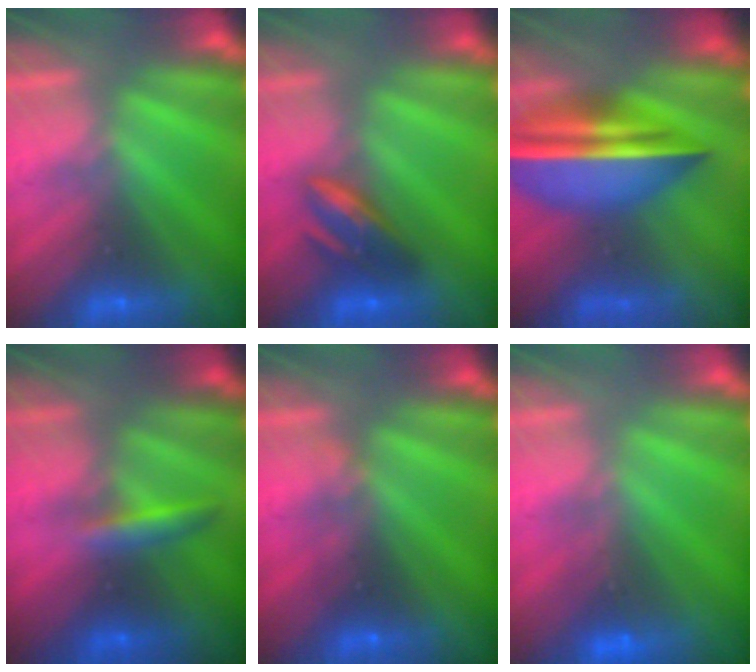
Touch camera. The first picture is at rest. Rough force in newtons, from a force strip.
{"total": 5.9}
{"total": 7.5}
{"total": 2.8}
{"total": 2.3}
{"total": 1.2}